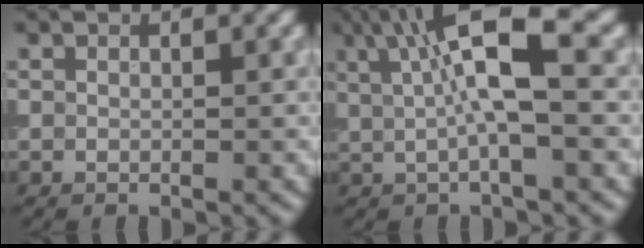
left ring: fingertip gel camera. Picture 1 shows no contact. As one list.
[{"total": 7.3, "force": [1.7, 1.7, 6.9], "torque": [-0.122, 0.009, 0.026]}]